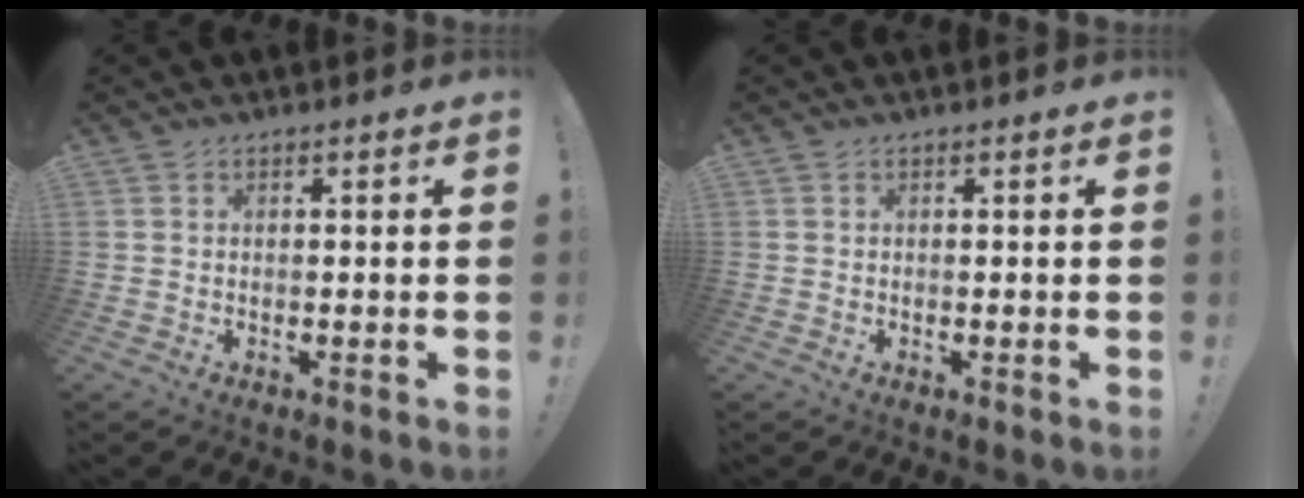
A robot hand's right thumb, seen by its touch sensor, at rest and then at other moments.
{"total": 0.0}